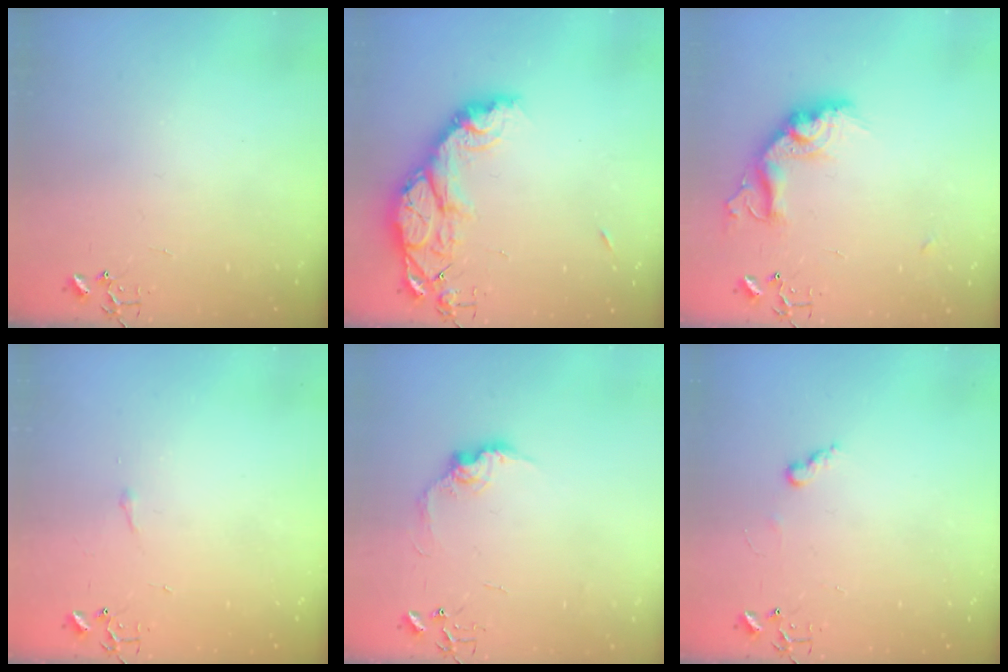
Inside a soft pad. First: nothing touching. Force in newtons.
{"total": 15.3, "press": 15.2, "slide": 1.3}
{"total": 16.9, "press": 16.9, "slide": 1.2}
{"total": 2.9, "press": 2.9, "slide": 0.5}
{"total": 10.1, "press": 10.0, "slide": 0.5}
{"total": 5.0, "press": 5.0, "slide": 0.5}